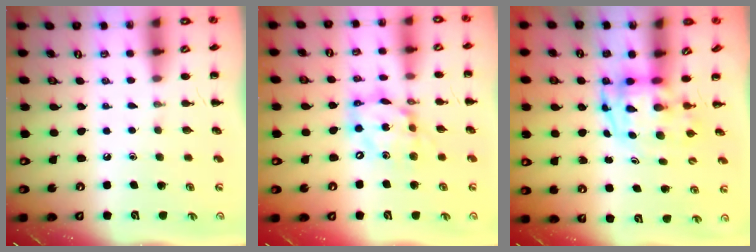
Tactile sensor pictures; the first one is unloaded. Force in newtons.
{"total": 14.0, "press": 13.5, "slide": 3.7}
{"total": 3.8, "press": 3.7, "slide": 0.6}